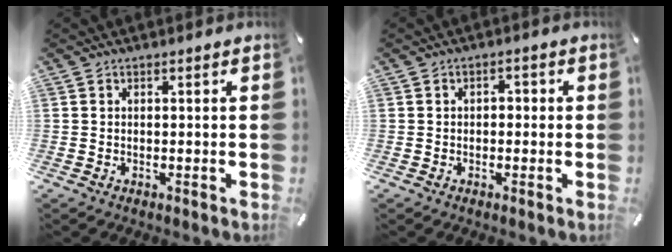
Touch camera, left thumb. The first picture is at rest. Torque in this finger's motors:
{"motor_torque": [0.50, 0.45, 0.43, 0.05, -0.06]}